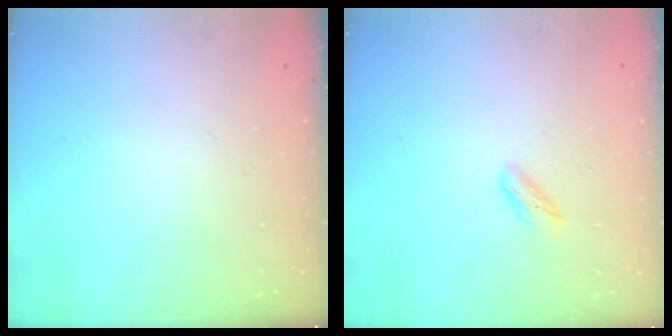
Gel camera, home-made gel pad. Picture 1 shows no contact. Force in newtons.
{"total": 2.7, "press": 2.6, "slide": 0.8}